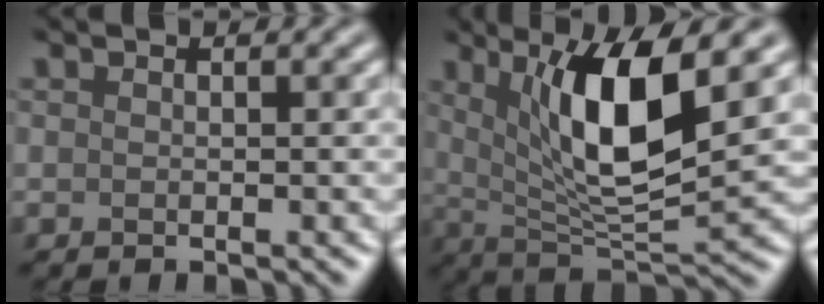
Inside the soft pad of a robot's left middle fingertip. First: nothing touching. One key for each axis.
{"total": 8.9, "fx": 2.7, "fy": 2.4, "fz": 8.1, "tx": -0.134, "ty": -0.017, "tz": 0.050}